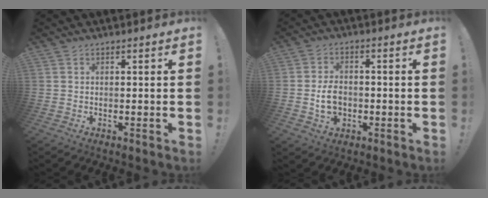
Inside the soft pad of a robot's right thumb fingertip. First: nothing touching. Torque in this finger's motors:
{"motor_torque": [-0.03, 0.35, -0.06, -0.04, 0.19]}